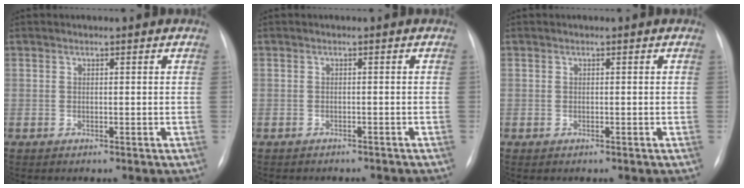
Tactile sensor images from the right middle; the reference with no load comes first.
{"total": 4.5, "force": [-4.0, 1.9, 1.0], "torque": [-0.010, 0.002, -0.045]}
{"total": 0.0}